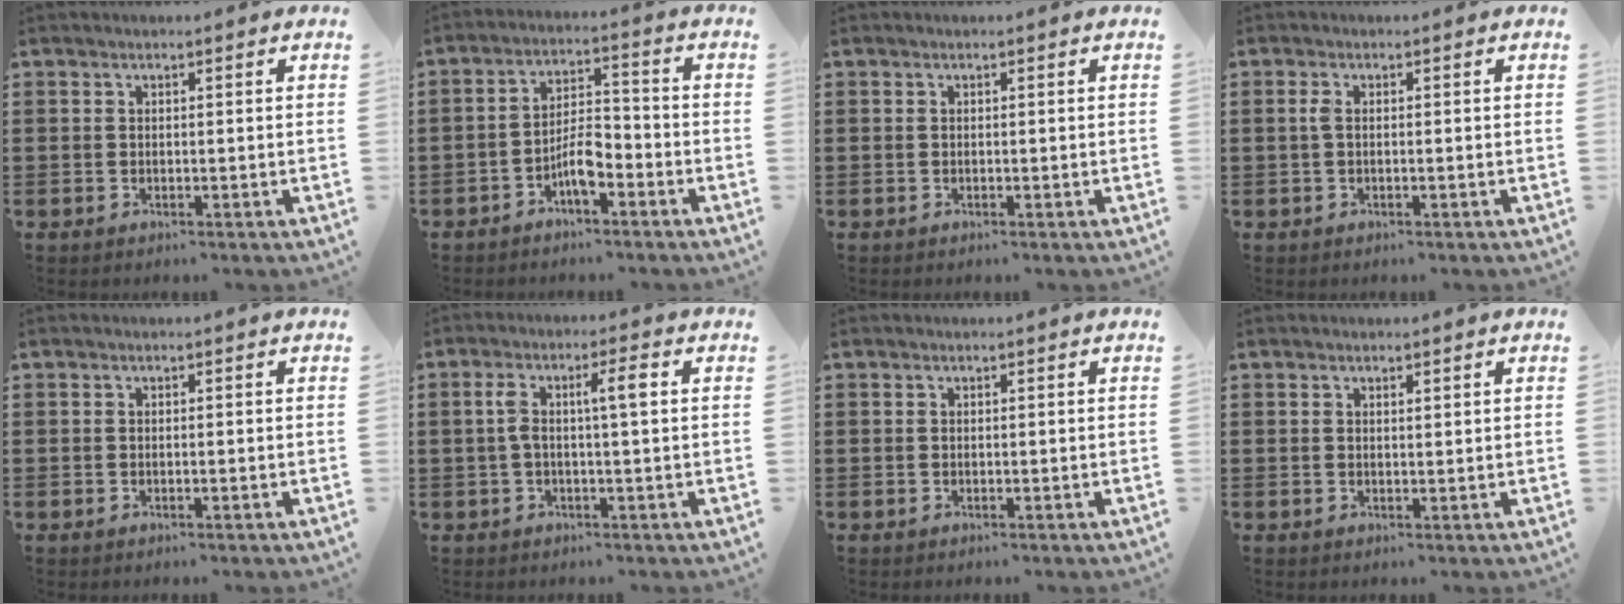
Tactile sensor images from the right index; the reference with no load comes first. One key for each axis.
{"total": 5.5, "fx": -2.9, "fy": 1.9, "fz": 4.2, "tx": -0.085, "ty": 0.008, "tz": -0.058}
{"total": 0.0}
{"total": 1.3, "fx": -0.2, "fy": 0.3, "fz": 1.2, "tx": -0.024, "ty": 0.000, "tz": -0.004}
{"total": 0.0}
{"total": 5.1, "fx": 0.5, "fy": 0.8, "fz": 5.0, "tx": -0.095, "ty": 0.007, "tz": 0.003}
{"total": 0.0}
{"total": 0.7, "fx": 0.6, "fy": 0.2, "fz": 0.4, "tx": -0.008, "ty": 0.002, "tz": 0.010}